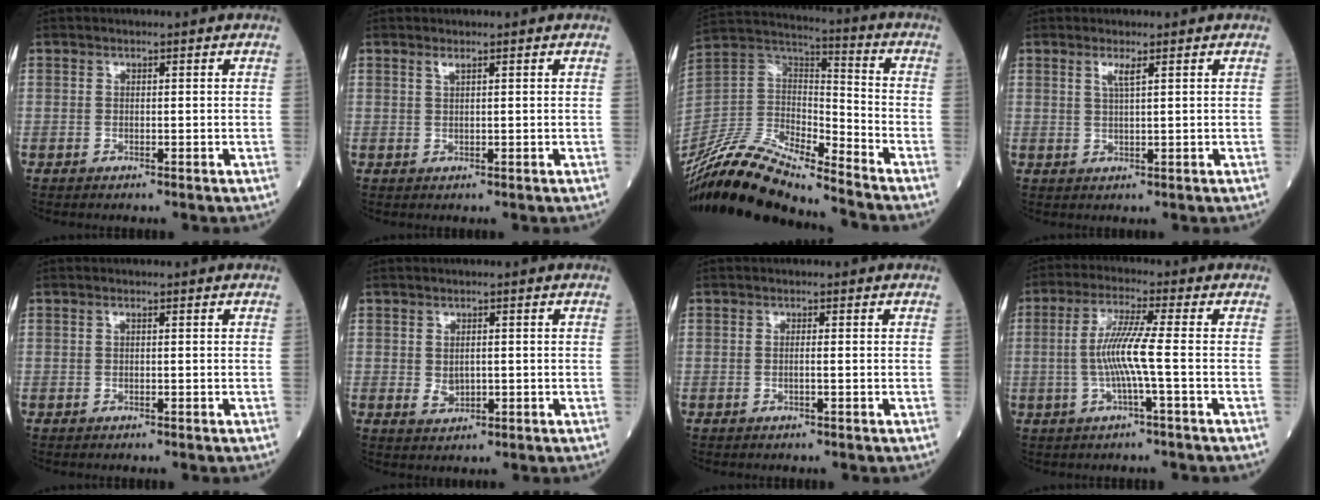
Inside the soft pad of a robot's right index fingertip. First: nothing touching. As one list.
[{"total": 1.0, "force": [0.7, 0.0, 0.7], "torque": [-0.016, 0.001, 0.014]}, {"total": 17.7, "force": [-16.0, 2.0, 7.2], "torque": [-0.149, 0.023, -0.307]}, {"total": 2.0, "force": [1.1, -0.2, 1.7], "torque": [-0.037, -0.001, 0.021]}, {"total": 0.0}, {"total": 1.9, "force": [-0.1, 1.4, 1.3], "torque": [-0.023, -0.002, 0.005]}, {"total": 0.5, "force": [-0.3, -0.1, 0.4], "torque": [-0.007, 0.003, -0.006]}, {"total": 6.8, "force": [-0.9, -0.7, 6.7], "torque": [-0.139, 0.007, -0.020]}]